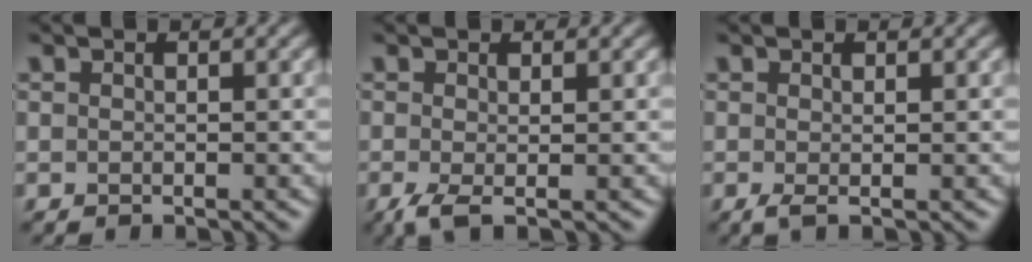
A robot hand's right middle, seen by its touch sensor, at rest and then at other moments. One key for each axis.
{"total": 2.0, "fx": -0.7, "fy": 0.4, "fz": 1.8, "tx": -0.044, "ty": -0.008, "tz": -0.017}
{"total": 1.0, "fx": -0.2, "fy": 0.1, "fz": 0.9, "tx": -0.020, "ty": -0.006, "tz": -0.003}